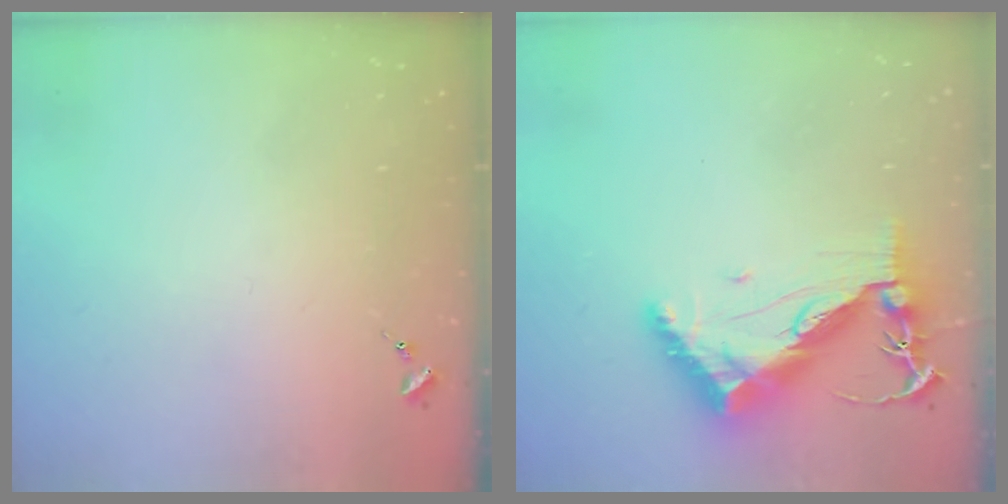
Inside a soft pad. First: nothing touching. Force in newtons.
{"total": 12.4, "press": 12.3, "slide": 1.4}